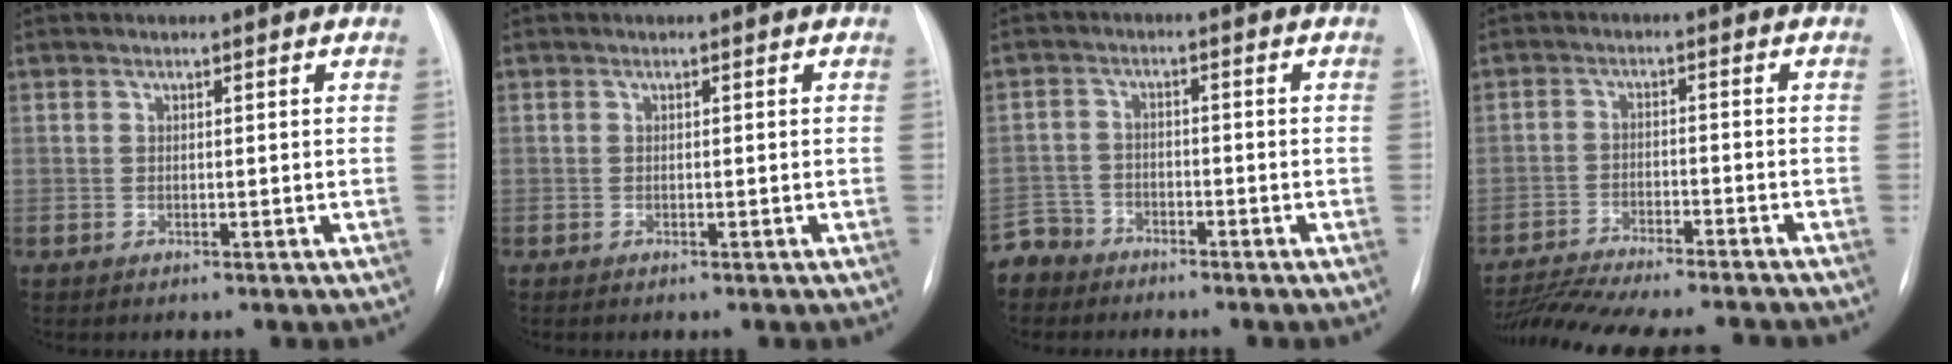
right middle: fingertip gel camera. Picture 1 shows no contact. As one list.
[{"total": 0.0}, {"total": 4.9, "force": [-4.2, 2.4, -0.8], "torque": [0.023, -0.003, -0.085]}, {"total": 18.2, "force": [-16.5, 1.9, 7.5], "torque": [-0.147, -0.026, -0.238]}]